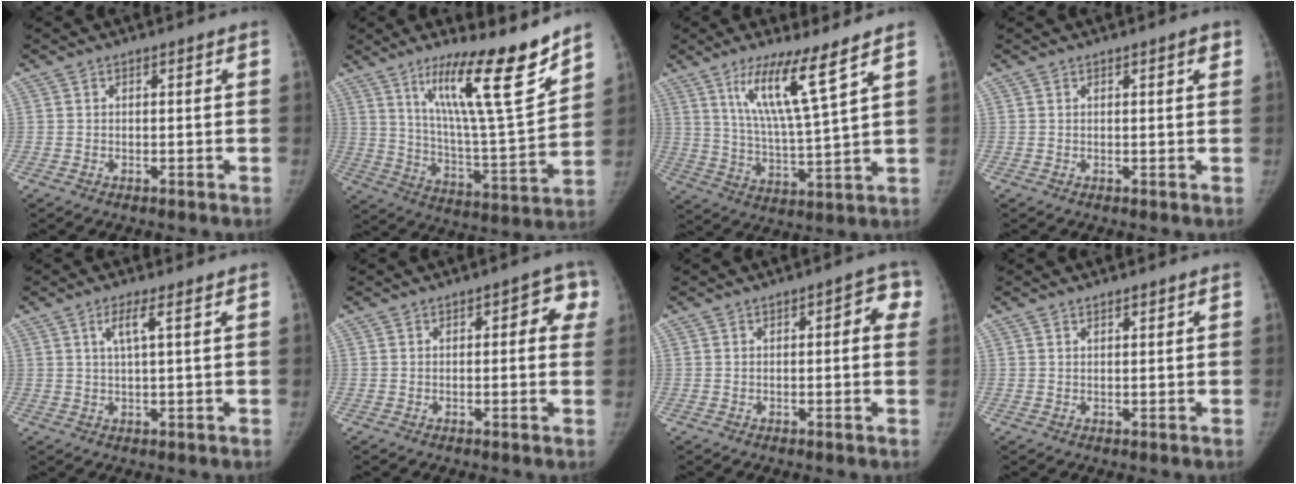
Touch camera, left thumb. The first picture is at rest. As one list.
[{"total": 19.7, "force": [13.1, 2.5, 14.5], "torque": [-0.206, -0.086, 0.222]}, {"total": 12.0, "force": [7.2, 0.5, 9.6], "torque": [-0.175, -0.049, 0.139]}, {"total": 1.5, "force": [0.8, 0.3, 1.2], "torque": [-0.014, -0.001, 0.009]}, {"total": 3.4, "force": [1.4, 0.2, 3.1], "torque": [-0.067, -0.002, 0.029]}, {"total": 5.0, "force": [1.3, 2.6, 4.1], "torque": [-0.009, 0.005, 0.004]}, {"total": 4.3, "force": [1.0, 1.9, 3.7], "torque": [-0.020, 0.007, 0.002]}, {"total": 0.7, "force": [0.6, 0.2, 0.2], "torque": [-0.002, -0.003, 0.010]}]